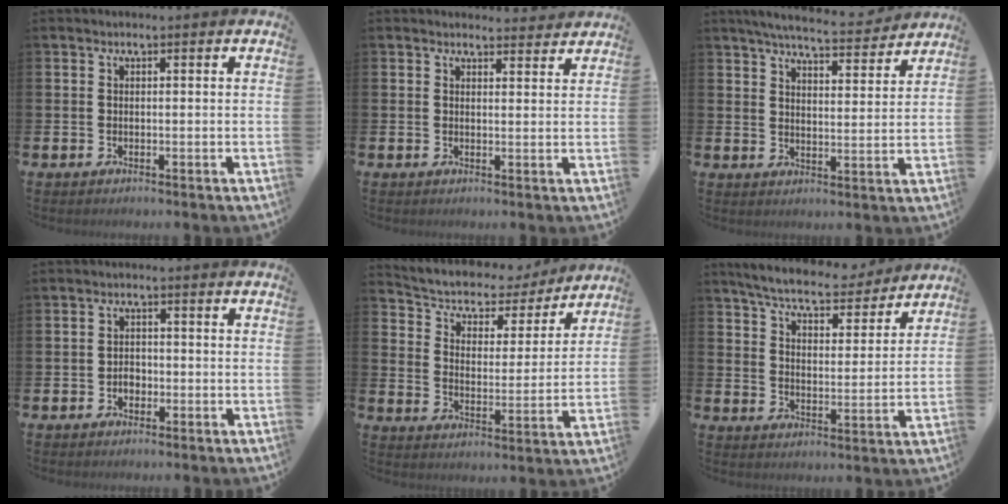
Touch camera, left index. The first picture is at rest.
{"total": 2.3, "force": [2.2, 0.4, -0.2], "torque": [0.012, -0.017, 0.038]}
{"total": 6.1, "force": [5.9, 0.6, 1.7], "torque": [-0.042, -0.039, 0.100]}
{"total": 1.9, "force": [-0.6, 1.5, 1.0], "torque": [-0.006, -0.001, -0.018]}
{"total": 5.4, "force": [4.7, 2.5, 0.9], "torque": [-0.048, -0.040, 0.075]}
{"total": 7.1, "force": [6.8, 1.2, 1.8], "torque": [-0.057, -0.044, 0.118]}